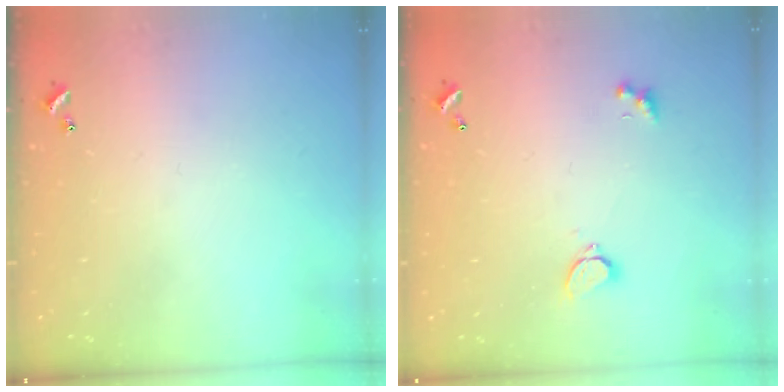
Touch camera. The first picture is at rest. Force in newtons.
{"total": 1.6, "press": 1.5, "slide": 0.5}